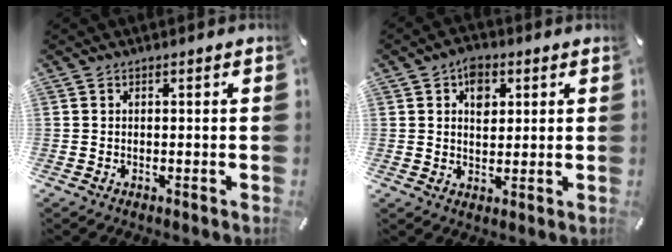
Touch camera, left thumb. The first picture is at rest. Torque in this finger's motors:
{"motor_torque": [0.30, -0.16, 0.15, 0.04, 0.04]}